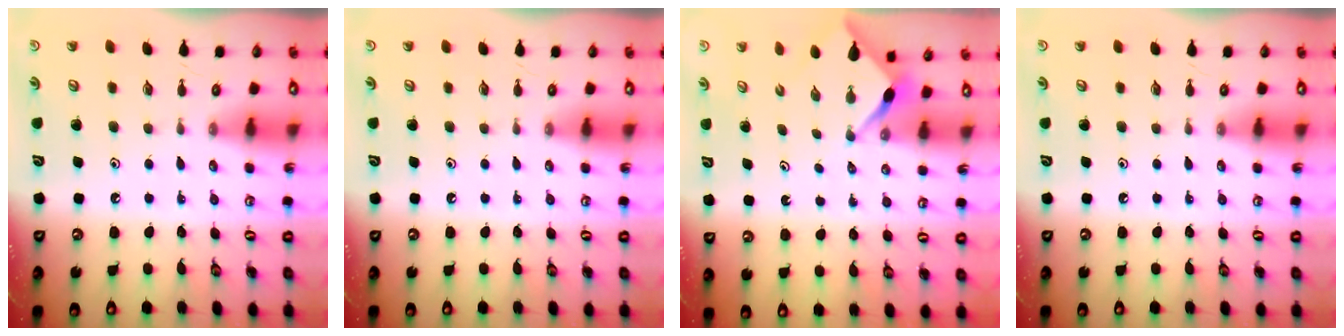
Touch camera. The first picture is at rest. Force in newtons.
{"total": 0.0}
{"total": 2.6, "press": 2.5, "slide": 0.3}
{"total": 0.0}